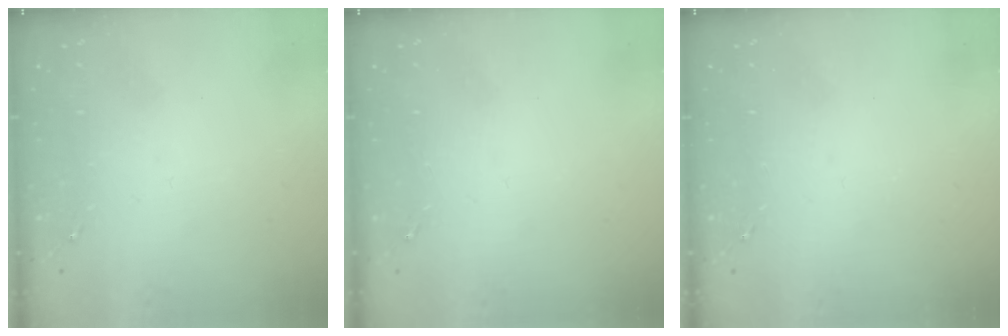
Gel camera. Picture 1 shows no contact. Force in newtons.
{"total": 0.0}
{"total": 0.0}